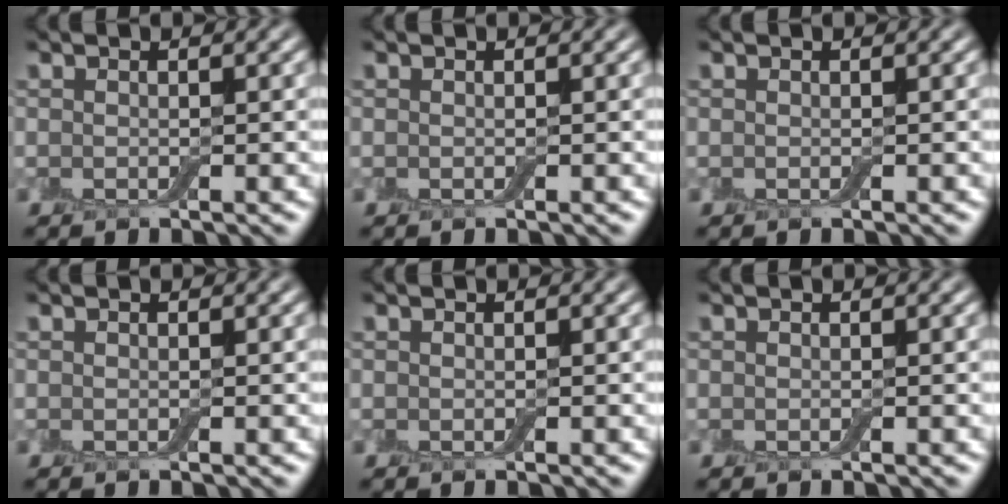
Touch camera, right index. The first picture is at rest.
{"total": 0.0}
{"total": 0.0}
{"total": 0.0}
{"total": 0.0}
{"total": 0.0}